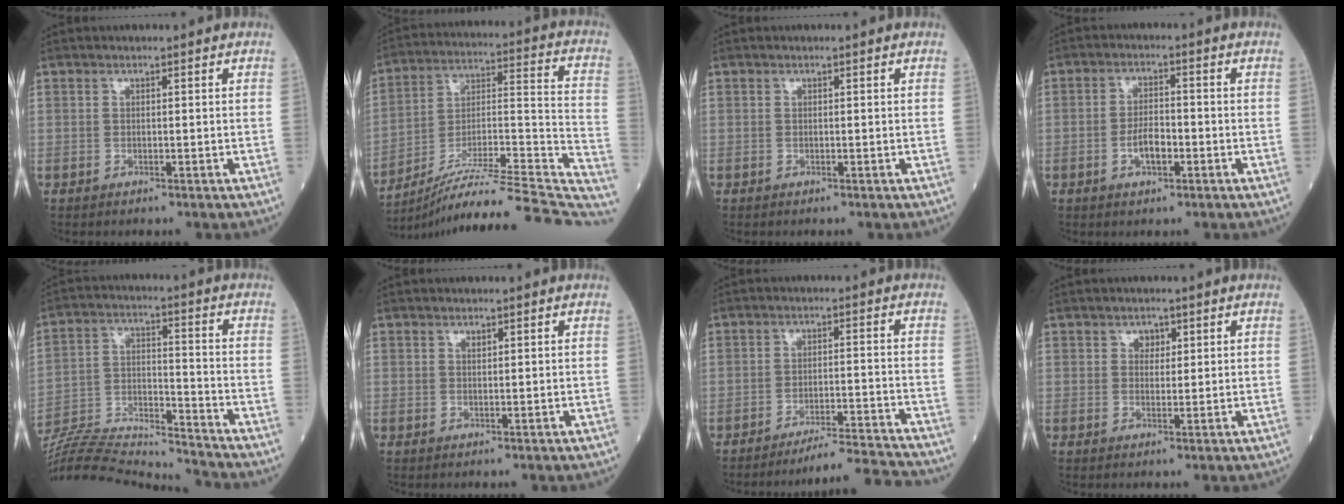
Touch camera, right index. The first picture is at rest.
{"total": 30.7, "force": [-27.6, -0.1, 13.4], "torque": [-0.137, -0.012, -0.406]}
{"total": 0.0}
{"total": 4.1, "force": [-1.4, 1.7, 3.5], "torque": [-0.066, 0.003, -0.027]}
{"total": 21.5, "force": [-20.5, 0.0, 6.4], "torque": [-0.146, -0.012, -0.339]}
{"total": 0.5, "force": [0.4, 0.2, 0.3], "torque": [-0.007, -0.002, 0.006]}
{"total": 9.7, "force": [-9.4, -2.4, 1.1], "torque": [-0.004, -0.002, -0.147]}
{"total": 1.8, "force": [0.9, 1.4, 0.9], "torque": [-0.007, 0.000, 0.012]}